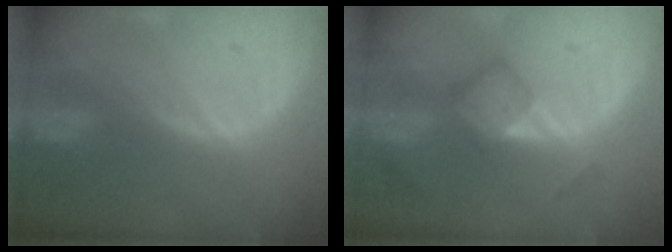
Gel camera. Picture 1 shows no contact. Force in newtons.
{"total": 5.4, "press": 4.7, "slide": 2.7}